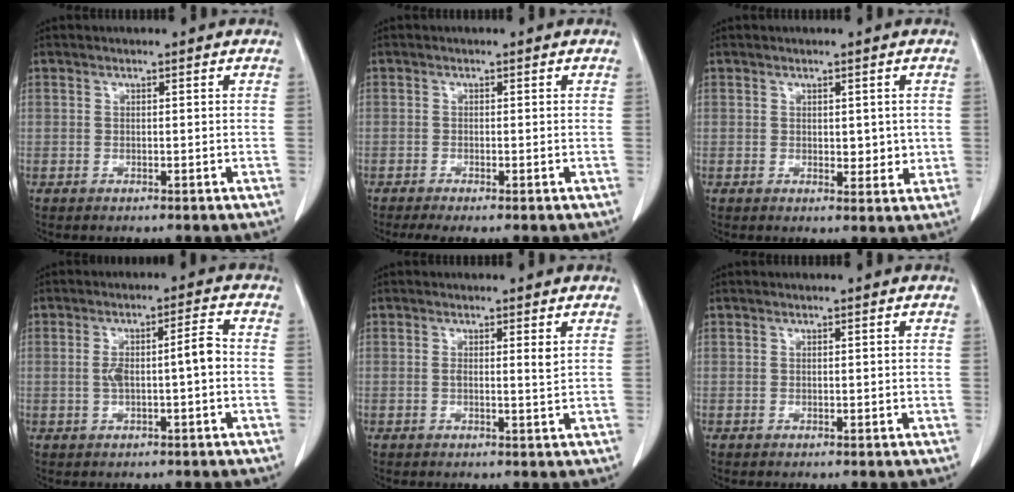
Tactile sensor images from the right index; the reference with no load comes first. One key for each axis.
{"total": 1.7, "fx": -1.1, "fy": 0.3, "fz": 1.3, "tx": -0.028, "ty": -0.005, "tz": -0.021}
{"total": 3.1, "fx": 0.4, "fy": 1.9, "fz": 2.4, "tx": -0.025, "ty": -0.007, "tz": 0.010}
{"total": 5.4, "fx": -0.4, "fy": 0.9, "fz": 5.3, "tx": -0.097, "ty": 0.020, "tz": -0.003}
{"total": 1.8, "fx": 0.6, "fy": 0.1, "fz": 1.7, "tx": -0.033, "ty": -0.002, "tz": 0.008}
{"total": 0.0}